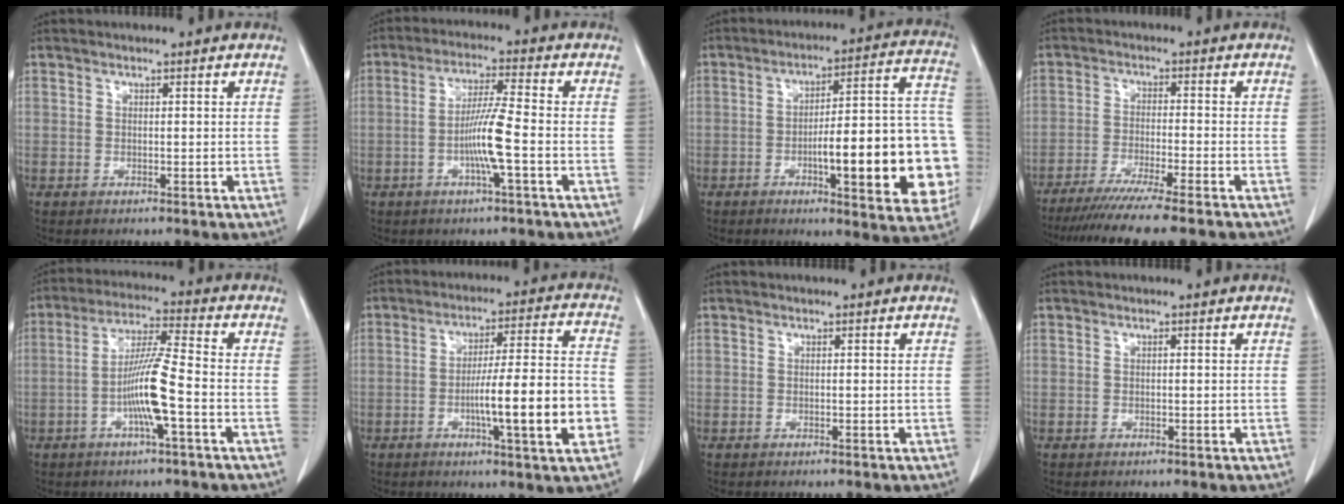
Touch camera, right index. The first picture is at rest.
{"total": 7.0, "force": [-1.9, -0.5, 6.7], "torque": [-0.132, -0.001, -0.037]}
{"total": 20.2, "force": [-4.7, 3.8, 19.3], "torque": [-0.183, 0.033, -0.051]}
{"total": 12.2, "force": [-10.2, -0.7, 6.7], "torque": [-0.082, -0.035, -0.158]}
{"total": 9.2, "force": [-2.6, -0.2, 8.8], "torque": [-0.172, 0.002, -0.051]}
{"total": 13.8, "force": [-3.6, 0.6, 13.3], "torque": [-0.207, 0.004, -0.056]}
{"total": 0.0}
{"total": 0.0}